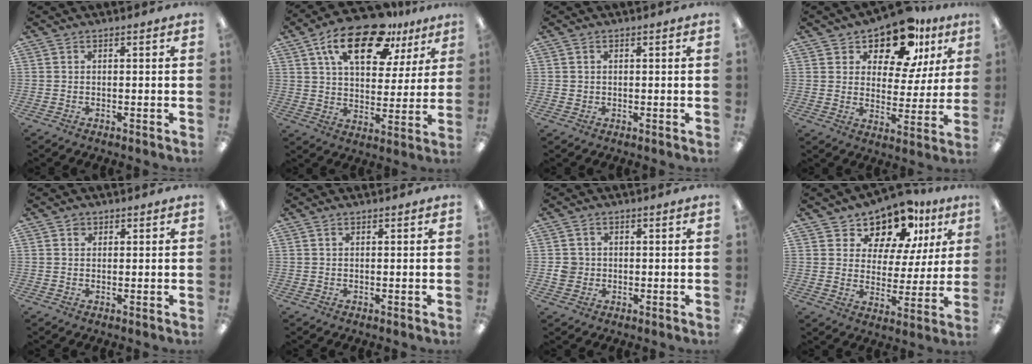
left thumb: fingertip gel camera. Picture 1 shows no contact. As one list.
[{"total": 18.9, "force": [11.1, 9.2, 12.3], "torque": [-0.200, -0.040, 0.187]}, {"total": 1.1, "force": [0.5, 1.0, 0.2], "torque": [-0.005, 0.005, 0.007]}, {"total": 14.1, "force": [10.4, 6.6, 6.9], "torque": [-0.123, -0.057, 0.184]}, {"total": 1.4, "force": [0.8, 1.1, 0.4], "torque": [-0.001, -0.001, 0.013]}, {"total": 0.7, "force": [0.4, 0.3, 0.4], "torque": [-0.009, 0.004, 0.007]}, {"total": 3.4, "force": [0.0, 3.3, 1.0], "torque": [-0.014, 0.004, -0.002]}, {"total": 12.3, "force": [10.0, 6.1, 3.7], "torque": [-0.079, -0.076, 0.185]}]